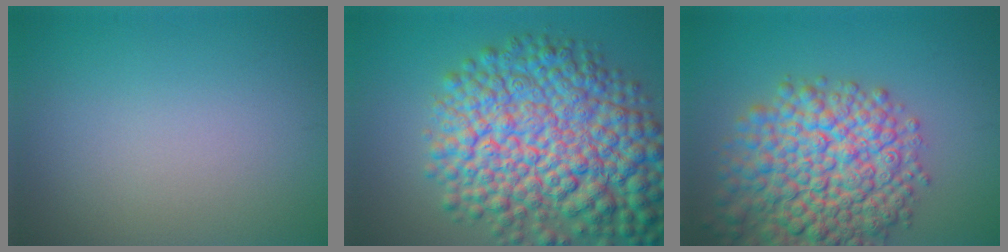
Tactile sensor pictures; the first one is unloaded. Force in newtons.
{"total": 13.3, "press": 13.2, "slide": 0.4}
{"total": 11.0, "press": 11.0, "slide": 0.5}